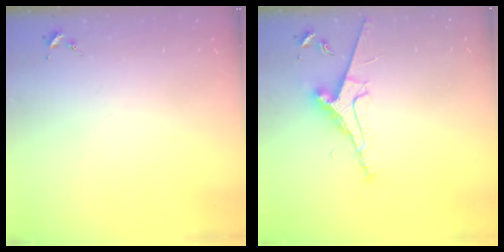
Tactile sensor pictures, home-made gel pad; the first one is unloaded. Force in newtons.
{"total": 9.4, "press": 9.3, "slide": 1.2}